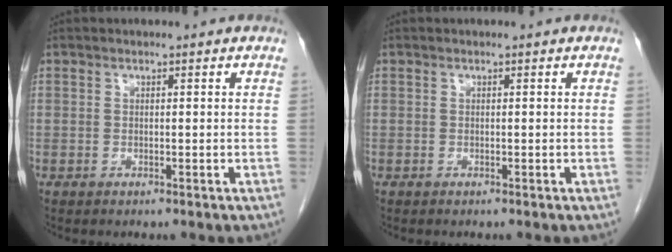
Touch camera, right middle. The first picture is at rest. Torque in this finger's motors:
{"motor_torque": [0.26, -0.01, 0.03, 0.01]}